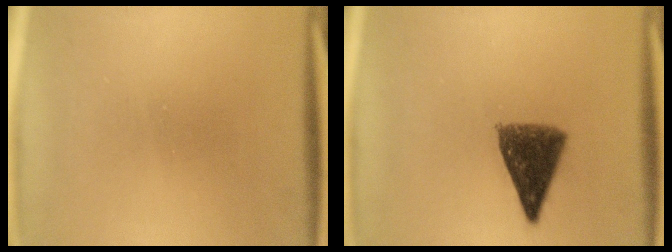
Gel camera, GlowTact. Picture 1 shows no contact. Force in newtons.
{"total": 7.0}